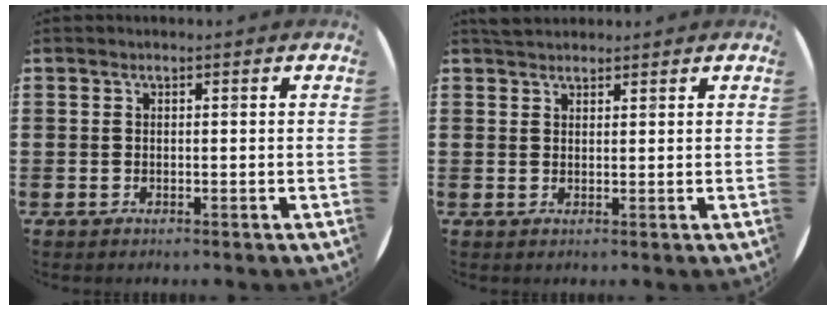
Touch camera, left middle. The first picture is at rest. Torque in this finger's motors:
{"motor_torque": [0.24, -0.21, -0.06, -0.01]}